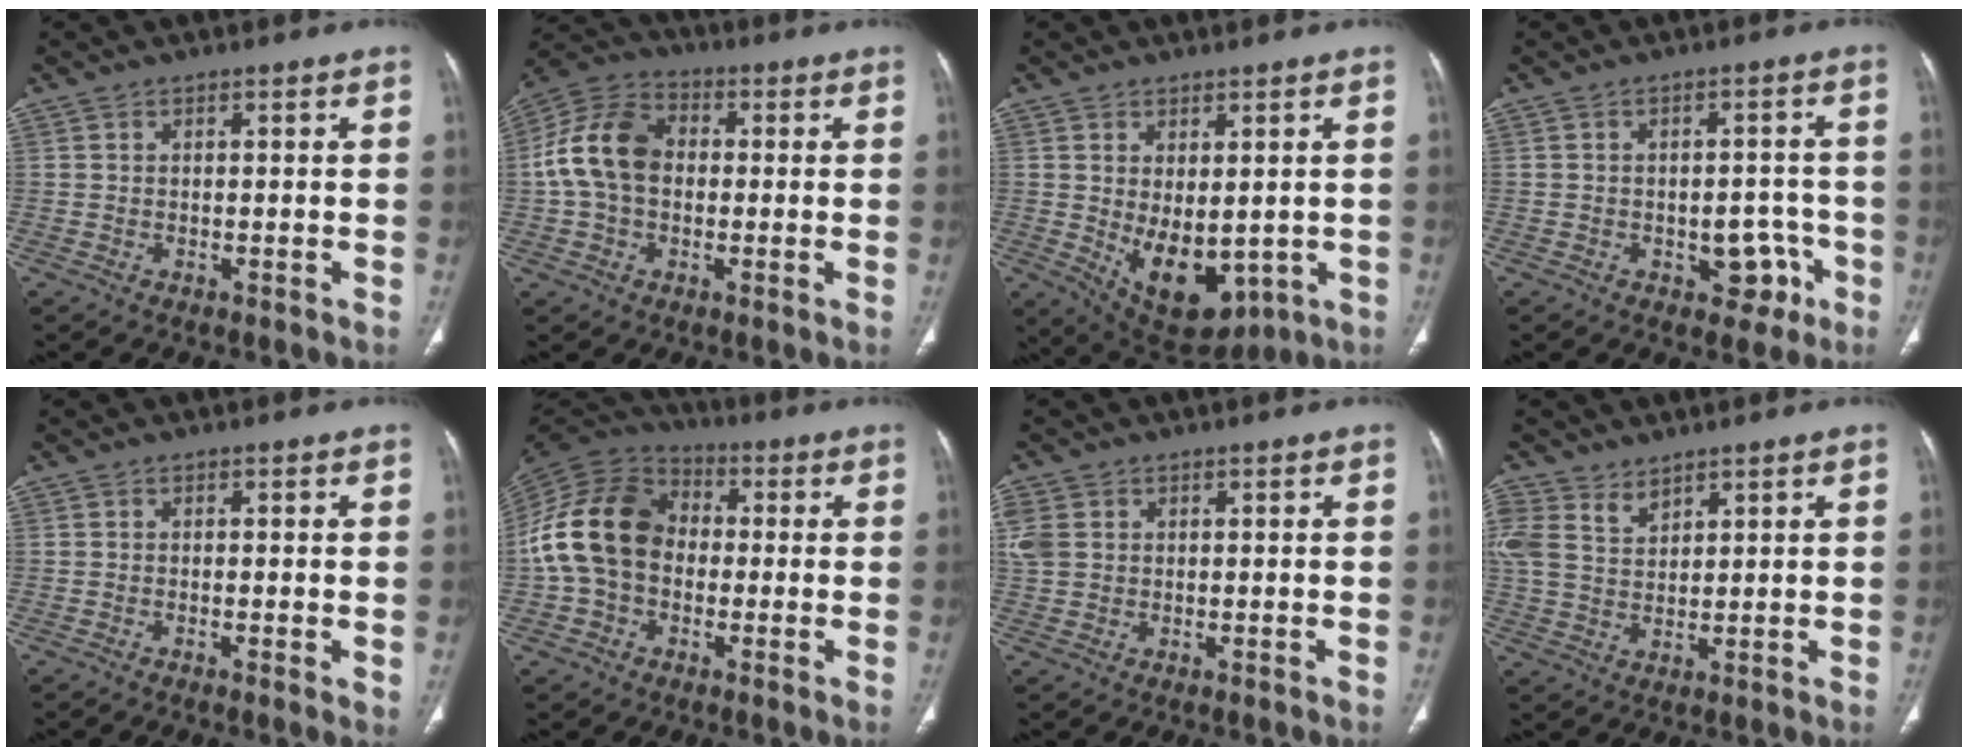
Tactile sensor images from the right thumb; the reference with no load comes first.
{"total": 12.7, "force": [0.2, 9.2, 8.7], "torque": [-0.160, 0.033, -0.006]}
{"total": 11.8, "force": [-1.3, 6.8, 9.6], "torque": [-0.126, -0.014, 0.012]}
{"total": 6.5, "force": [-2.8, 4.3, 4.0], "torque": [-0.016, 0.028, -0.030]}
{"total": 1.7, "force": [-0.2, 0.3, 1.6], "torque": [-0.031, -0.006, -0.007]}
{"total": 16.1, "force": [-0.7, 12.4, 10.2], "torque": [-0.194, 0.037, -0.023]}
{"total": 4.2, "force": [0.9, 3.4, 2.3], "torque": [-0.055, 0.009, 0.023]}
{"total": 7.9, "force": [5.0, 5.1, 3.3], "torque": [-0.062, -0.006, 0.110]}